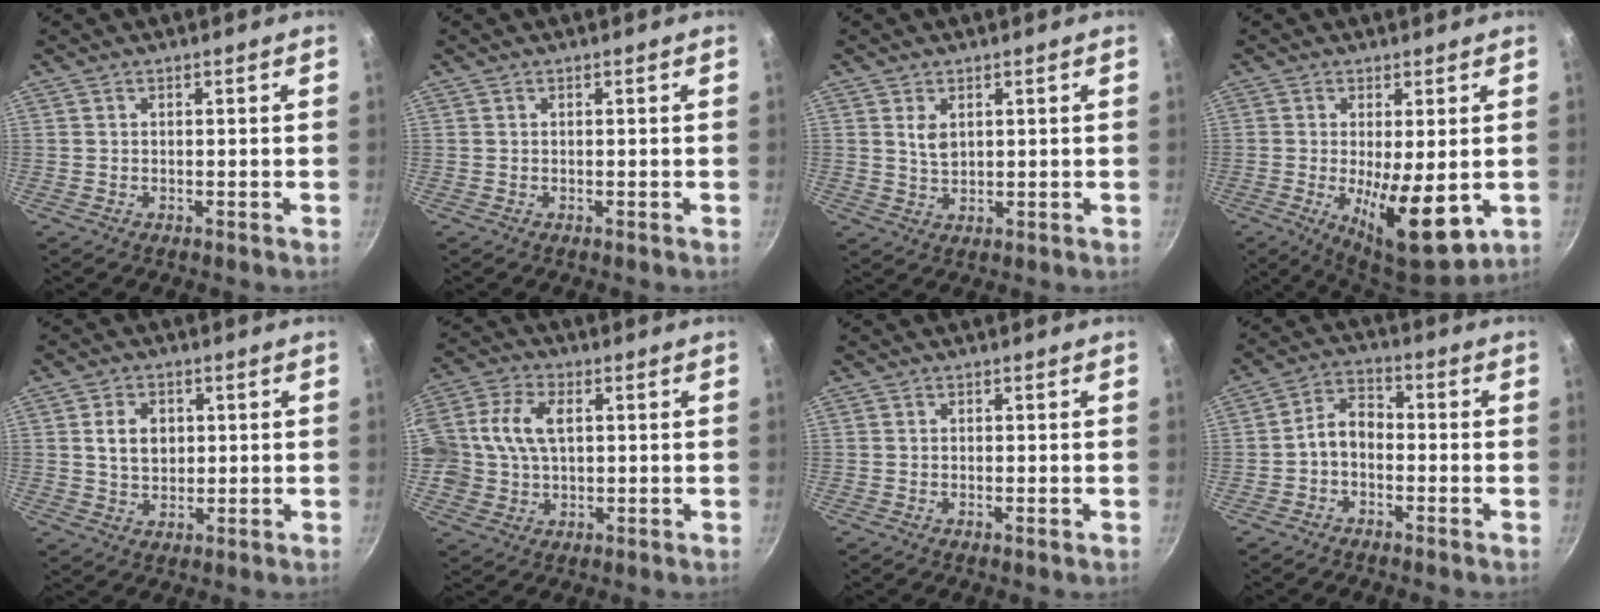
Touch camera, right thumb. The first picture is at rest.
{"total": 0.0}
{"total": 3.1, "force": [1.1, 1.9, 2.2], "torque": [-0.037, -0.011, 0.025]}
{"total": 12.2, "force": [-1.7, 4.0, 11.4], "torque": [-0.168, -0.014, -0.012]}
{"total": 6.1, "force": [1.1, 4.6, 3.9], "torque": [-0.051, -0.002, 0.023]}
{"total": 10.3, "force": [1.7, 7.1, 7.3], "torque": [-0.133, 0.010, 0.022]}
{"total": 0.8, "force": [-0.2, 0.1, 0.7], "torque": [-0.015, -0.002, -0.005]}
{"total": 5.5, "force": [-1.6, 3.7, 3.7], "torque": [-0.056, 0.034, -0.039]}